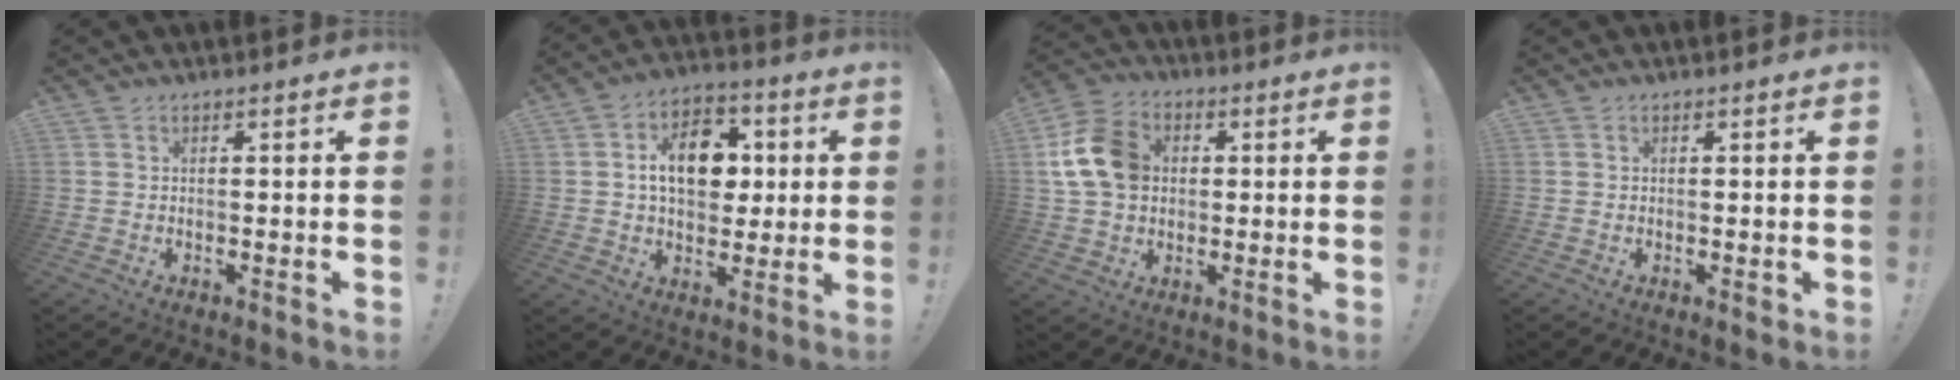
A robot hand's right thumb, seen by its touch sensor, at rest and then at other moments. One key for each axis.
{"total": 14.0, "fx": 2.1, "fy": 10.0, "fz": 9.7, "tx": -0.123, "ty": 0.007, "tz": 0.039}
{"total": 14.4, "fx": 2.3, "fy": 11.2, "fz": 8.6, "tx": -0.142, "ty": 0.003, "tz": 0.049}
{"total": 0.7, "fx": 0.2, "fy": 0.5, "fz": 0.5, "tx": -0.003, "ty": 0.001, "tz": 0.002}